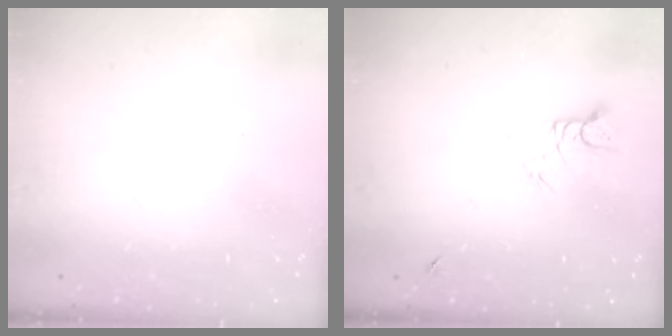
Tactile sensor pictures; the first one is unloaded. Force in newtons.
{"total": 4.3, "press": 4.3, "slide": 0.5}